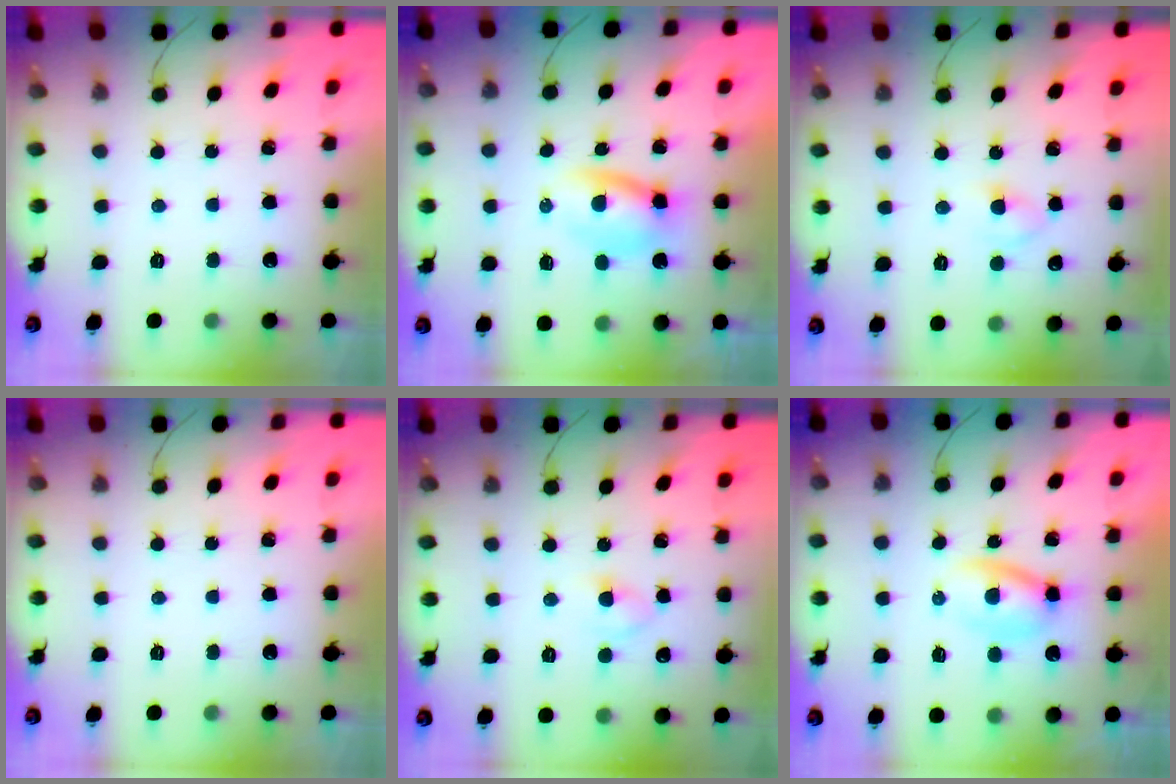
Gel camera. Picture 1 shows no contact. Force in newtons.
{"total": 3.8, "press": 3.7, "slide": 1.0}
{"total": 2.5, "press": 2.3, "slide": 1.0}
{"total": 0.0}
{"total": 2.5, "press": 2.3, "slide": 1.0}
{"total": 3.5, "press": 3.4, "slide": 0.9}